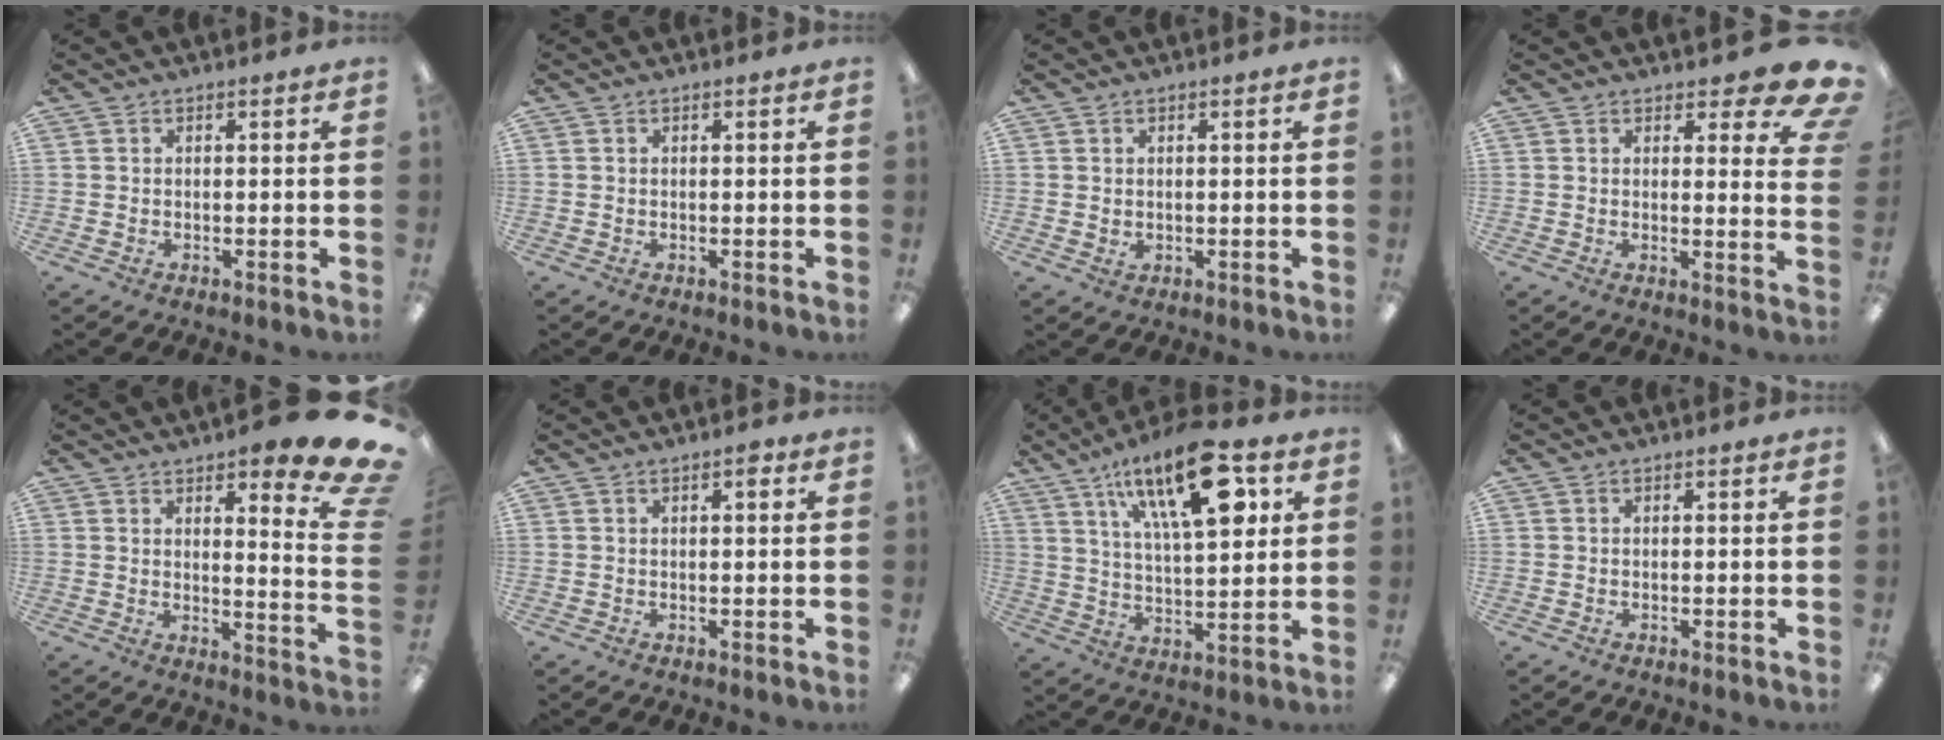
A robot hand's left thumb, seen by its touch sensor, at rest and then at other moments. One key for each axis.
{"total": 0.0}
{"total": 1.2, "fx": 0.6, "fy": 0.8, "fz": 0.6, "tx": -0.013, "ty": 0.003, "tz": 0.011}
{"total": 7.7, "fx": 5.1, "fy": 3.0, "fz": 4.9, "tx": -0.047, "ty": -0.034, "tz": 0.086}
{"total": 11.8, "fx": 8.1, "fy": 2.9, "fz": 8.0, "tx": -0.098, "ty": -0.067, "tz": 0.135}
{"total": 2.1, "fx": 1.0, "fy": 0.7, "fz": 1.7, "tx": -0.019, "ty": -0.003, "tz": 0.013}
{"total": 22.3, "fx": 10.9, "fy": 8.9, "fz": 17.2, "tx": -0.260, "ty": -0.043, "tz": 0.172}
{"total": 0.0}